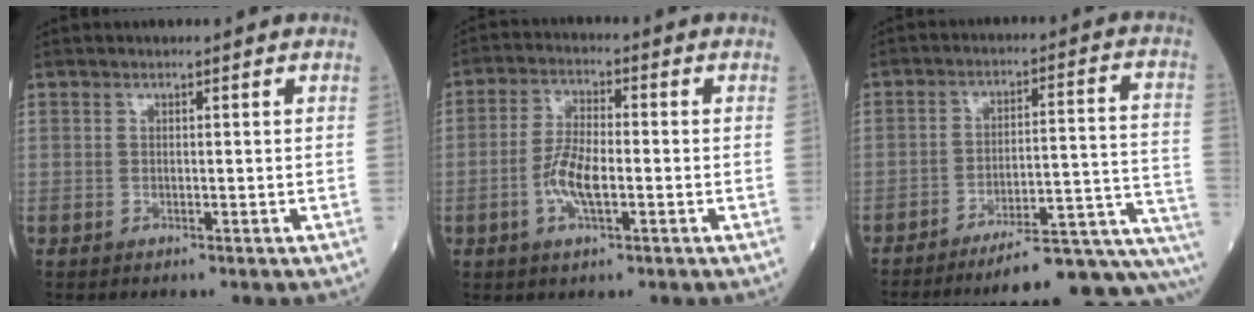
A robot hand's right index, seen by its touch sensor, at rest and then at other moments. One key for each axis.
{"total": 6.4, "fx": -1.7, "fy": 1.9, "fz": 5.9, "tx": -0.125, "ty": 0.002, "tz": -0.035}
{"total": 20.3, "fx": -17.9, "fy": -0.1, "fz": 9.6, "tx": -0.052, "ty": 0.023, "tz": -0.244}